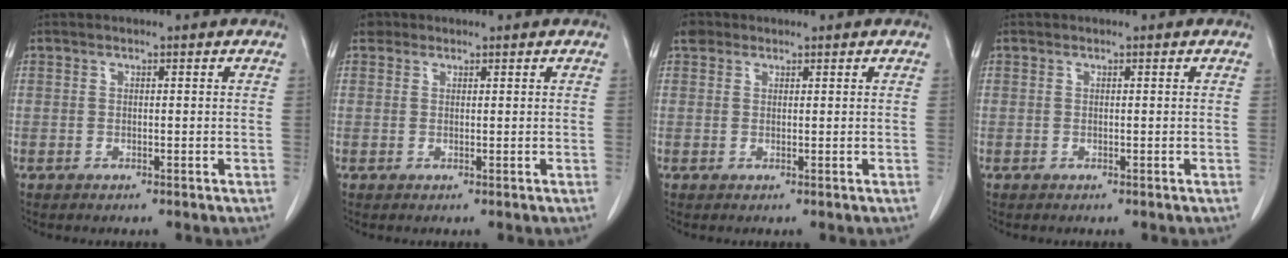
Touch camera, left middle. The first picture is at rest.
{"total": 1.3, "force": [0.9, 1.0, 0.1], "torque": [0.003, 0.008, 0.011]}
{"total": 1.8, "force": [1.2, 1.3, 0.4], "torque": [-0.008, 0.012, 0.019]}
{"total": 0.0}